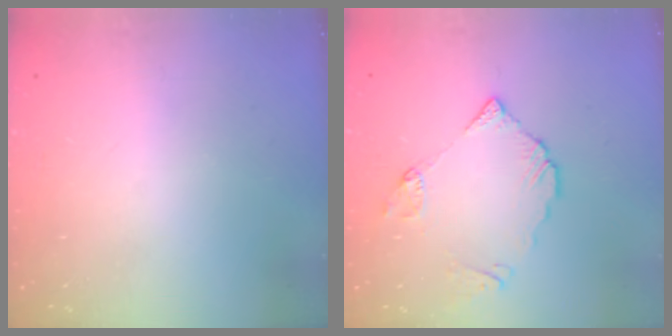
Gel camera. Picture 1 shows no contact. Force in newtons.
{"total": 7.5, "press": 7.5, "slide": 0.8}